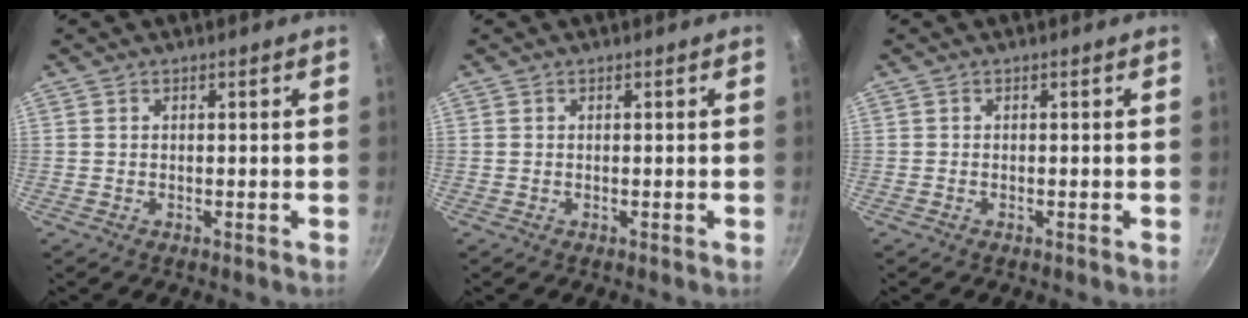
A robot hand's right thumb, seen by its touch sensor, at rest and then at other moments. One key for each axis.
{"total": 0.0}
{"total": 0.0}